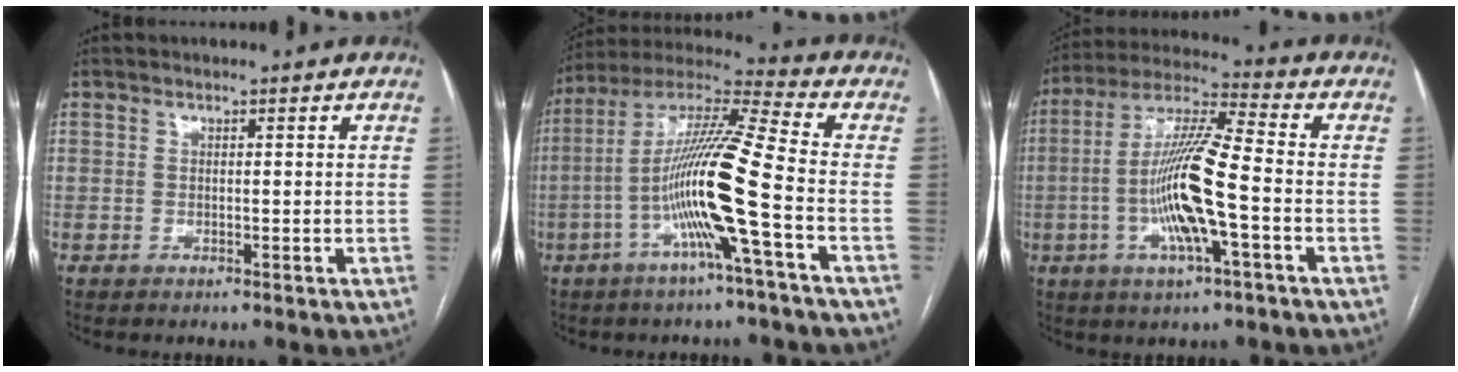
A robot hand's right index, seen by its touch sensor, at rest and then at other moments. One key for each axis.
{"total": 15.7, "fx": -4.4, "fy": -1.1, "fz": 15.0, "tx": -0.289, "ty": 0.006, "tz": -0.094}
{"total": 14.2, "fx": -3.1, "fy": 1.2, "fz": 13.8, "tx": -0.273, "ty": 0.001, "tz": -0.061}